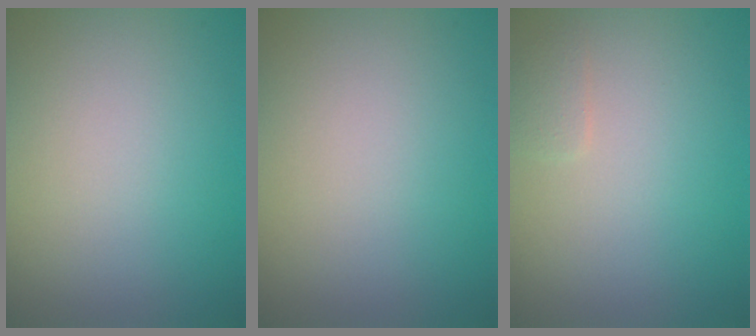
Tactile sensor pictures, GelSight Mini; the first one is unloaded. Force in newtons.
{"total": 0.0}
{"total": 0.9, "press": 0.9, "slide": 0.1}